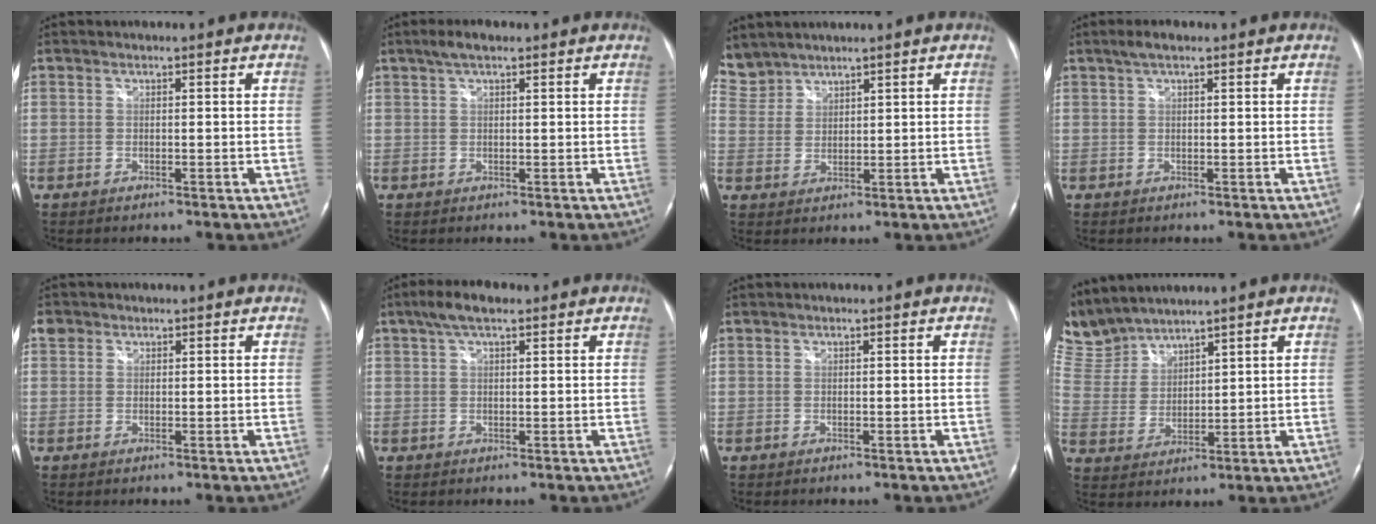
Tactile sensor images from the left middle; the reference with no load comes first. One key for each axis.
{"total": 3.1, "fx": 2.1, "fy": 0.8, "fz": 2.1, "tx": -0.047, "ty": 0.014, "tz": 0.038}
{"total": 5.1, "fx": 4.8, "fy": 1.7, "fz": -0.3, "tx": 0.001, "ty": 0.012, "tz": 0.108}
{"total": 2.4, "fx": 1.6, "fy": 0.6, "fz": 1.7, "tx": -0.036, "ty": 0.014, "tz": 0.028}
{"total": 1.8, "fx": 1.0, "fy": 1.5, "fz": 0.3, "tx": -0.003, "ty": 0.012, "tz": 0.016}
{"total": 5.1, "fx": 3.3, "fy": 1.4, "fz": 3.6, "tx": -0.076, "ty": 0.020, "tz": 0.057}
{"total": 0.0}
{"total": 8.6, "fx": 8.5, "fy": 1.0, "fz": 0.7, "tx": -0.044, "ty": 0.016, "tz": 0.192}